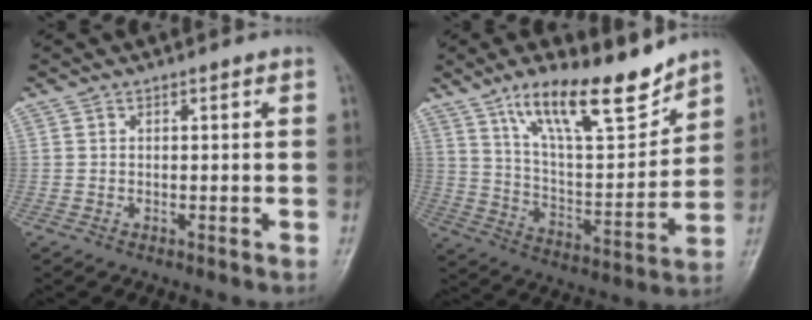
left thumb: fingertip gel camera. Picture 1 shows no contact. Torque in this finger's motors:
{"motor_torque": [0.83, 0.71, 1.43, -1.34, 0.13]}